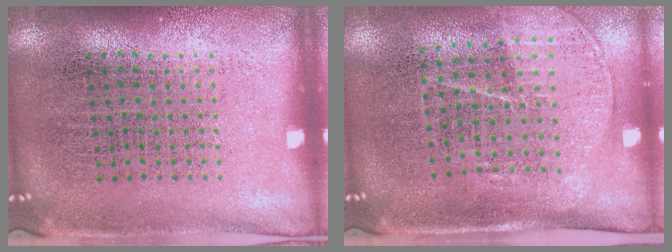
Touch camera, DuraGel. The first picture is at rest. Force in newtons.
{"total": 1.6, "press": 1.4, "slide": 0.9}